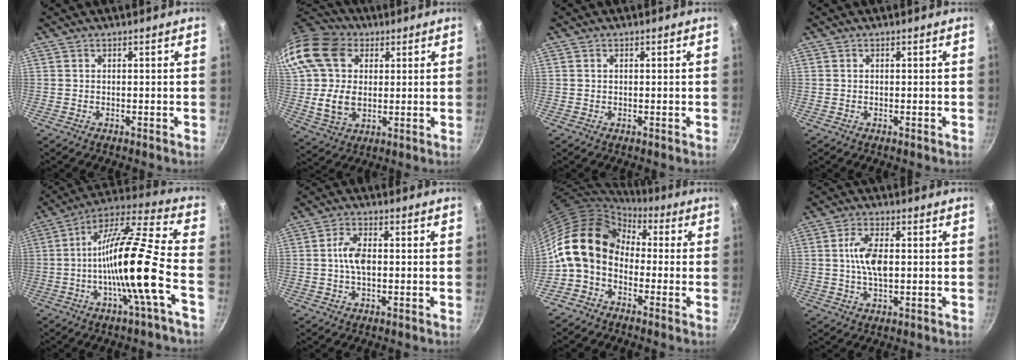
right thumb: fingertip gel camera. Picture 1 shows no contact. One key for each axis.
{"total": 19.5, "fx": 4.4, "fy": 14.6, "fz": 12.3, "tx": -0.232, "ty": 0.011, "tz": 0.078}
{"total": 0.8, "fx": 0.2, "fy": 0.6, "fz": 0.4, "tx": -0.006, "ty": 0.004, "tz": 0.003}
{"total": 0.0}
{"total": 19.3, "fx": -4.9, "fy": 2.1, "fz": 18.5, "tx": -0.303, "ty": 0.031, "tz": -0.100}
{"total": 5.3, "fx": 0.0, "fy": 2.9, "fz": 4.5, "tx": -0.082, "ty": 0.014, "tz": -0.006}
{"total": 14.2, "fx": 0.0, "fy": 10.8, "fz": 9.2, "tx": -0.144, "ty": 0.040, "tz": -0.024}
{"total": 7.2, "fx": 0.6, "fy": 3.5, "fz": 6.3, "tx": -0.116, "ty": 0.008, "tz": 0.008}